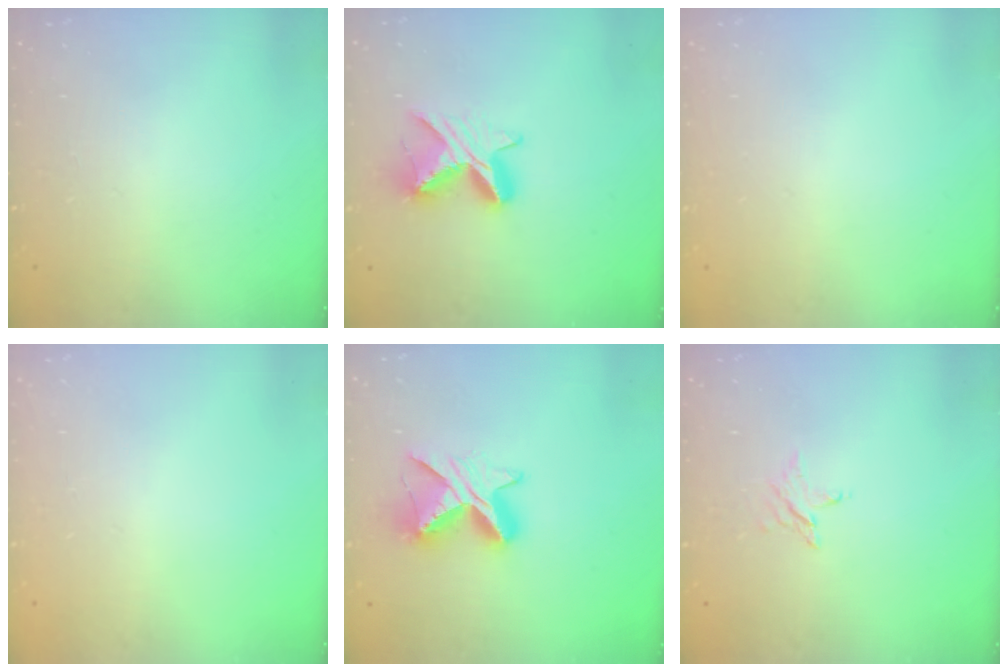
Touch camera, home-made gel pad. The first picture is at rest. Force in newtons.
{"total": 9.0, "press": 9.0, "slide": 0.3}
{"total": 0.0}
{"total": 0.0}
{"total": 9.4, "press": 9.3, "slide": 0.7}
{"total": 2.8, "press": 2.8, "slide": 0.3}